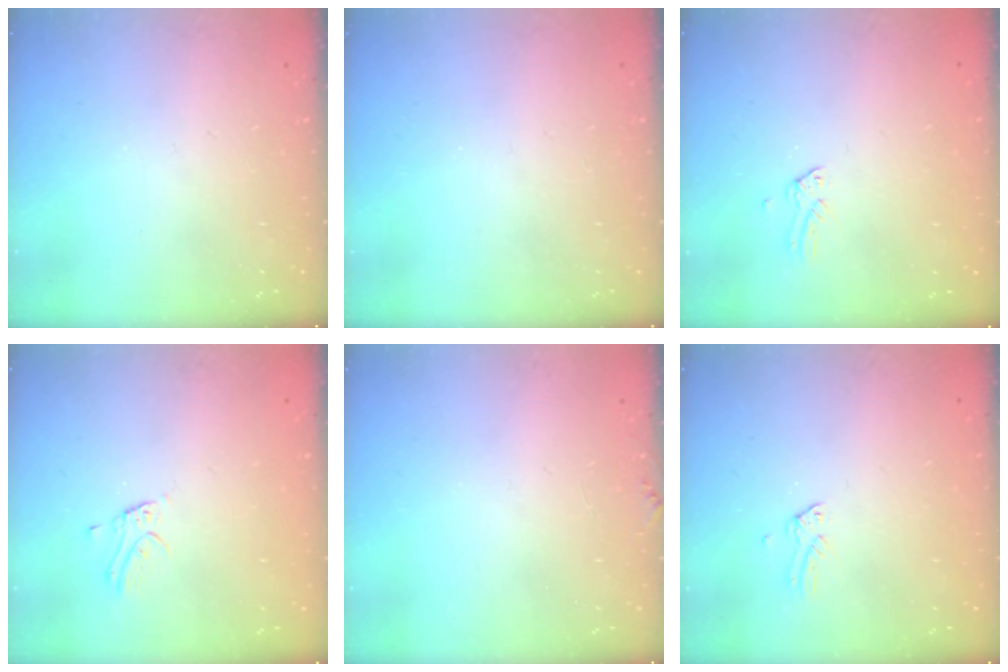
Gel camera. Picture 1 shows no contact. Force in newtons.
{"total": 0.0}
{"total": 0.0}
{"total": 1.6, "press": 1.6, "slide": 0.1}
{"total": 3.5, "press": 3.4, "slide": 0.3}
{"total": 0.0}